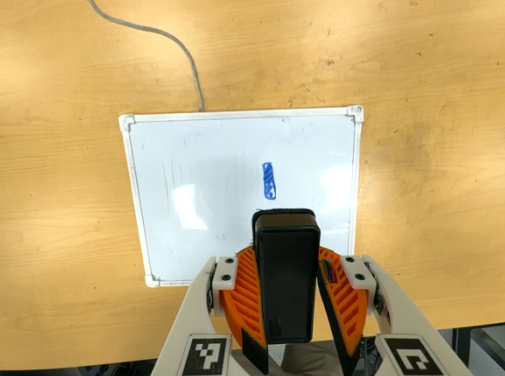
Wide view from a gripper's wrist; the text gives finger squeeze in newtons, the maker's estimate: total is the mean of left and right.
{"total": 8.8, "left": 8.5, "right": 9.0}